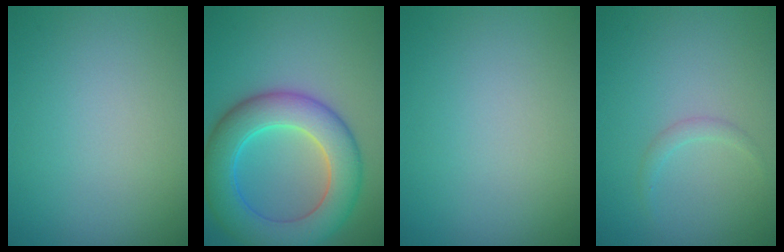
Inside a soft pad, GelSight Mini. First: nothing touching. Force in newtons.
{"total": 8.8, "press": 8.8, "slide": 0.2}
{"total": 0.0}
{"total": 1.0, "press": 1.0, "slide": 0.0}